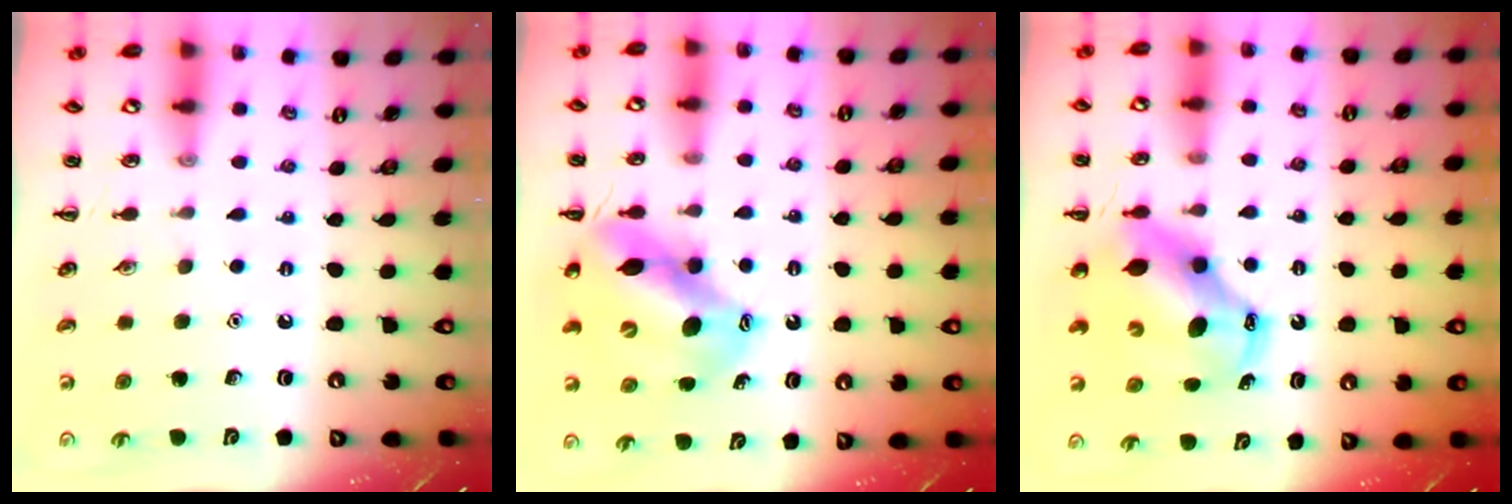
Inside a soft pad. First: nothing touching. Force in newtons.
{"total": 12.5, "press": 11.9, "slide": 3.6}
{"total": 7.4, "press": 7.2, "slide": 1.7}